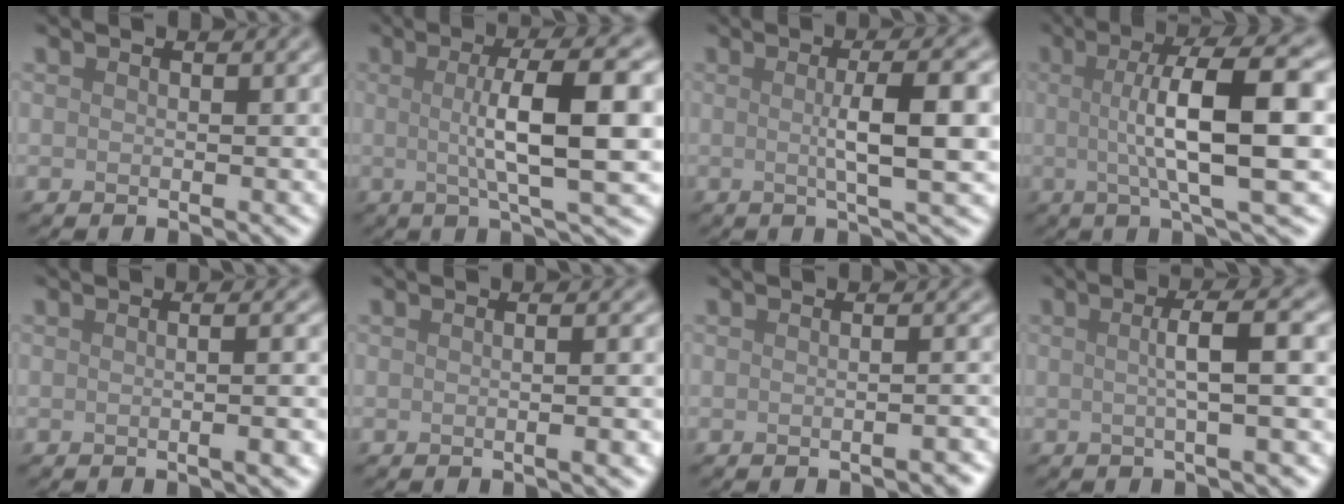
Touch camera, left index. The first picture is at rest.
{"total": 9.1, "force": [0.6, 2.1, 8.9], "torque": [-0.115, 0.008, 0.005]}
{"total": 6.3, "force": [0.3, 1.3, 6.1], "torque": [-0.089, 0.007, 0.000]}
{"total": 10.7, "force": [0.8, 2.5, 10.4], "torque": [-0.134, 0.011, 0.008]}
{"total": 3.7, "force": [-0.5, 1.4, 3.4], "torque": [-0.014, 0.014, -0.015]}
{"total": 3.1, "force": [-0.4, 1.2, 2.9], "torque": [-0.010, 0.012, -0.010]}
{"total": 1.8, "force": [-1.1, 0.5, 1.3], "torque": [-0.008, 0.004, -0.019]}
{"total": 4.3, "force": [0.2, 0.9, 4.2], "torque": [-0.058, 0.010, -0.003]}